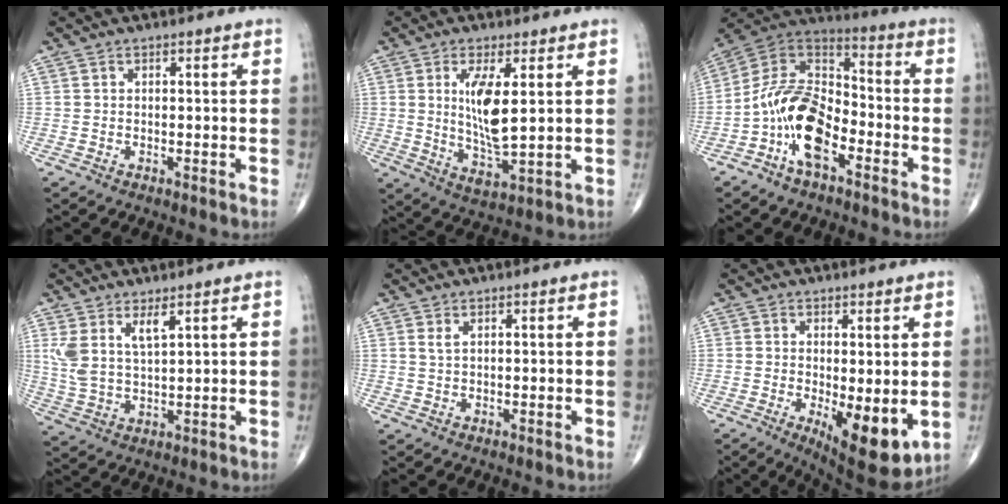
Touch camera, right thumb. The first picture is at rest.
{"total": 9.9, "force": [2.1, 3.0, 9.2], "torque": [-0.172, -0.031, 0.047]}
{"total": 15.1, "force": [-6.2, 7.9, 11.3], "torque": [-0.199, 0.060, -0.124]}
{"total": 6.6, "force": [3.4, 2.3, 5.2], "torque": [-0.111, -0.019, 0.077]}
{"total": 1.0, "force": [0.6, 0.2, 0.8], "torque": [-0.020, 0.004, 0.013]}
{"total": 10.7, "force": [-1.9, 3.8, 9.8], "torque": [-0.131, -0.026, -0.015]}